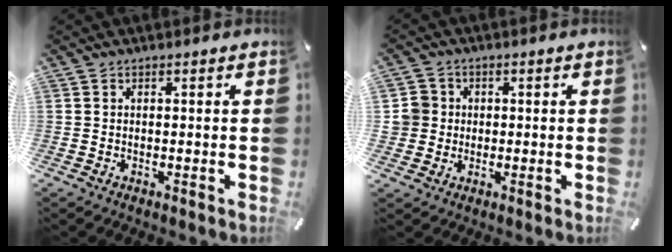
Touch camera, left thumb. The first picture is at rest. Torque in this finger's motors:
{"motor_torque": [0.11, 0.01, 0.00, -0.07, 0.00]}